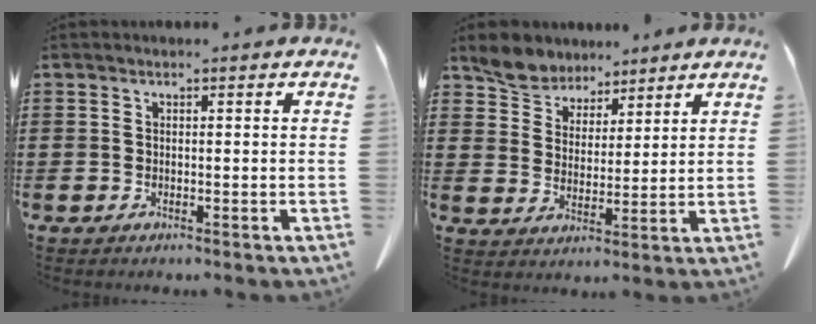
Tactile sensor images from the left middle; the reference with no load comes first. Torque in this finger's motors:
{"motor_torque": [1.61, 0.53, 0.05, 0.03]}